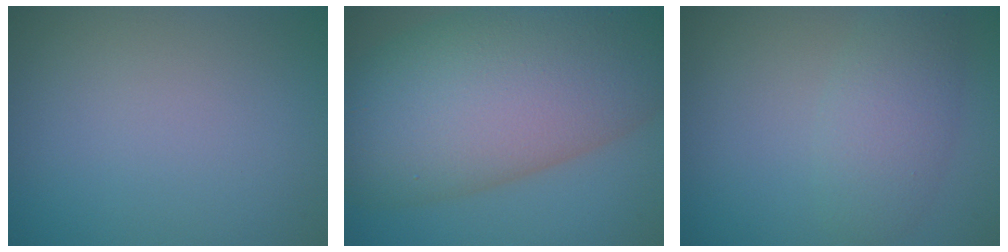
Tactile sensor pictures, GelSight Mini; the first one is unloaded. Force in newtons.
{"total": 15.7, "press": 15.7, "slide": 0.8}
{"total": 3.5, "press": 3.5, "slide": 0.2}